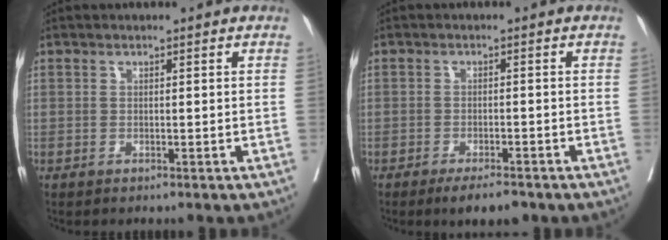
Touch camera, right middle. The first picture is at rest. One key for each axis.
{"total": 4.3, "fx": -3.2, "fy": 1.1, "fz": 2.7, "tx": -0.036, "ty": -0.002, "tz": -0.048}